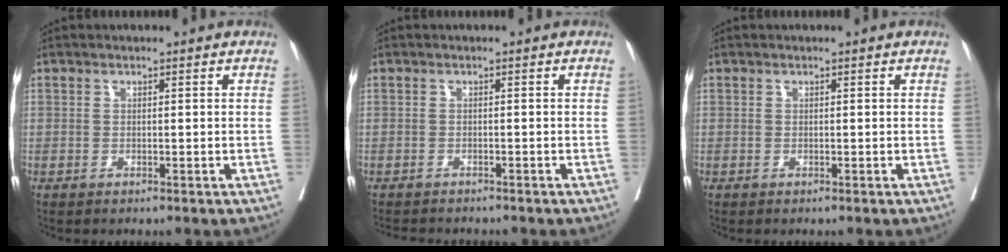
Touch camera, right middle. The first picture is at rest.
{"total": 4.7, "force": [-4.4, 0.9, 1.3], "torque": [-0.016, -0.007, -0.065]}
{"total": 0.0}